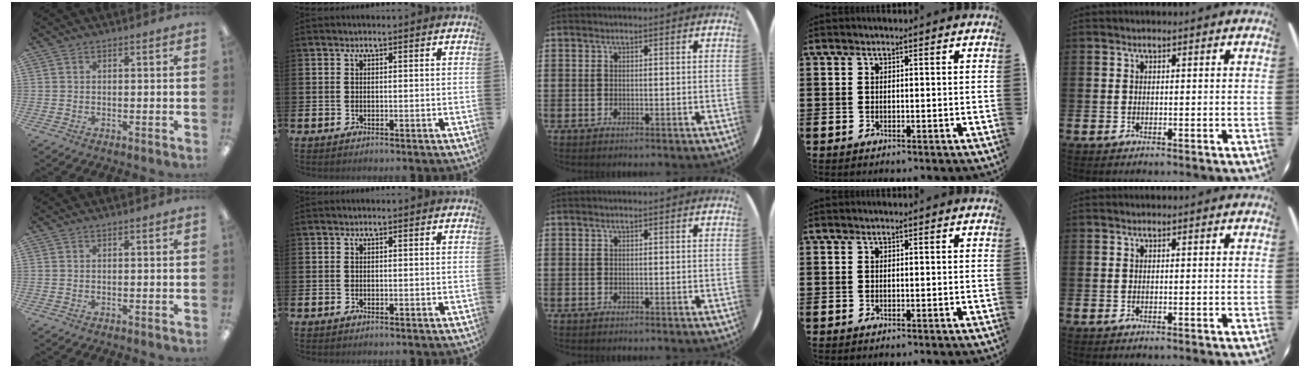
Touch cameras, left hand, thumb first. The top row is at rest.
{}